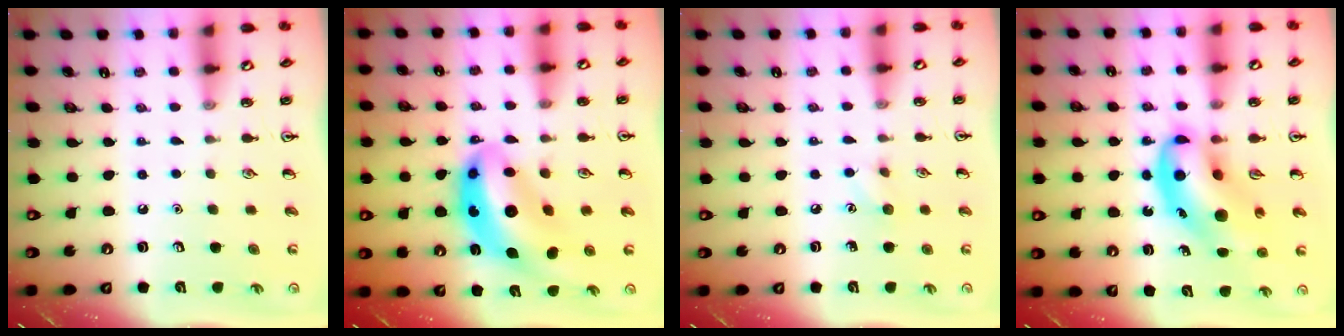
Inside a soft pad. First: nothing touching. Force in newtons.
{"total": 13.6, "press": 12.9, "slide": 4.3}
{"total": 5.4, "press": 5.1, "slide": 1.7}
{"total": 13.9, "press": 13.4, "slide": 3.8}